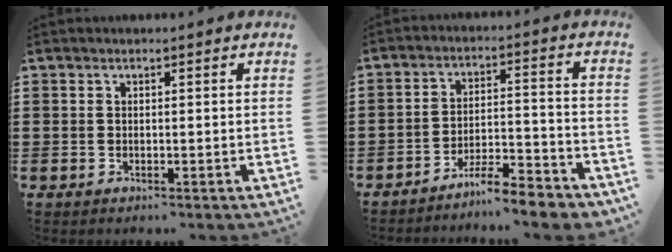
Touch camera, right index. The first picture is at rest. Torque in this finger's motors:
{"motor_torque": [1.18, 0.96, 0.17, 0.04]}